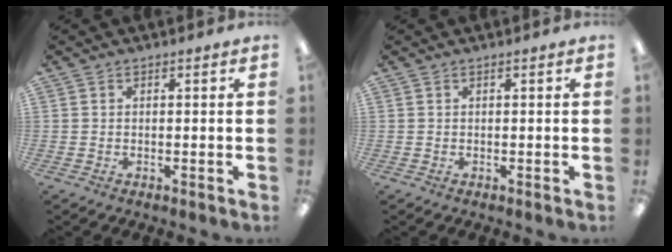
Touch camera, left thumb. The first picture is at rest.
{"total": 0.0}